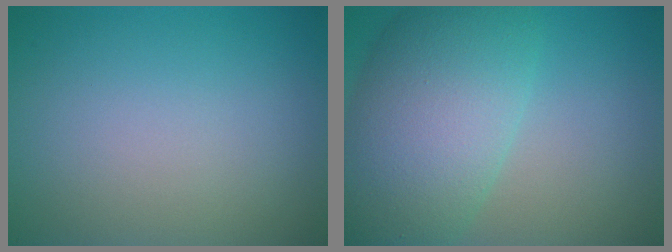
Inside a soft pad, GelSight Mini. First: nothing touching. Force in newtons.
{"total": 9.9, "press": 9.9, "slide": 0.3}